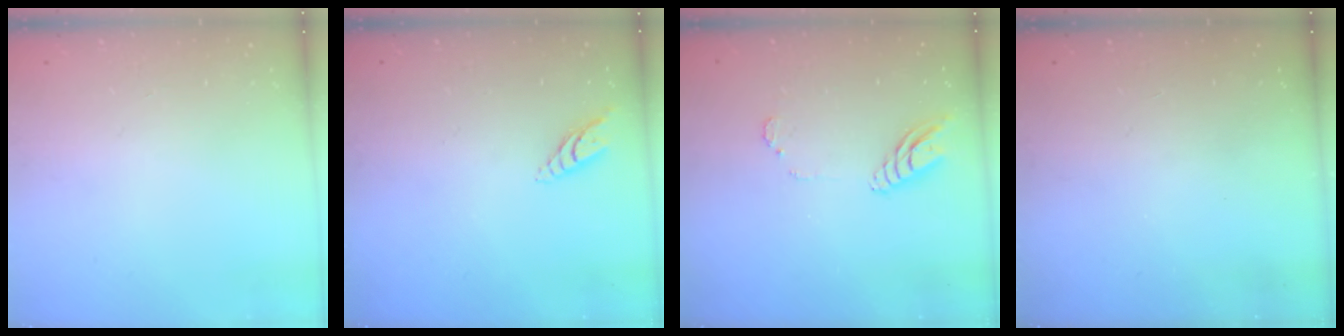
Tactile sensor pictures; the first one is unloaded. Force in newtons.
{"total": 6.2, "press": 6.2, "slide": 0.7}
{"total": 9.4, "press": 9.3, "slide": 1.1}
{"total": 0.0}